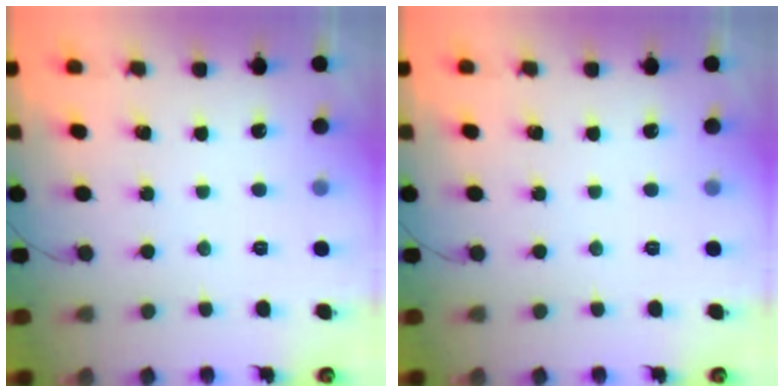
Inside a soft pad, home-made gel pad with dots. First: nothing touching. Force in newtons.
{"total": 0.0}